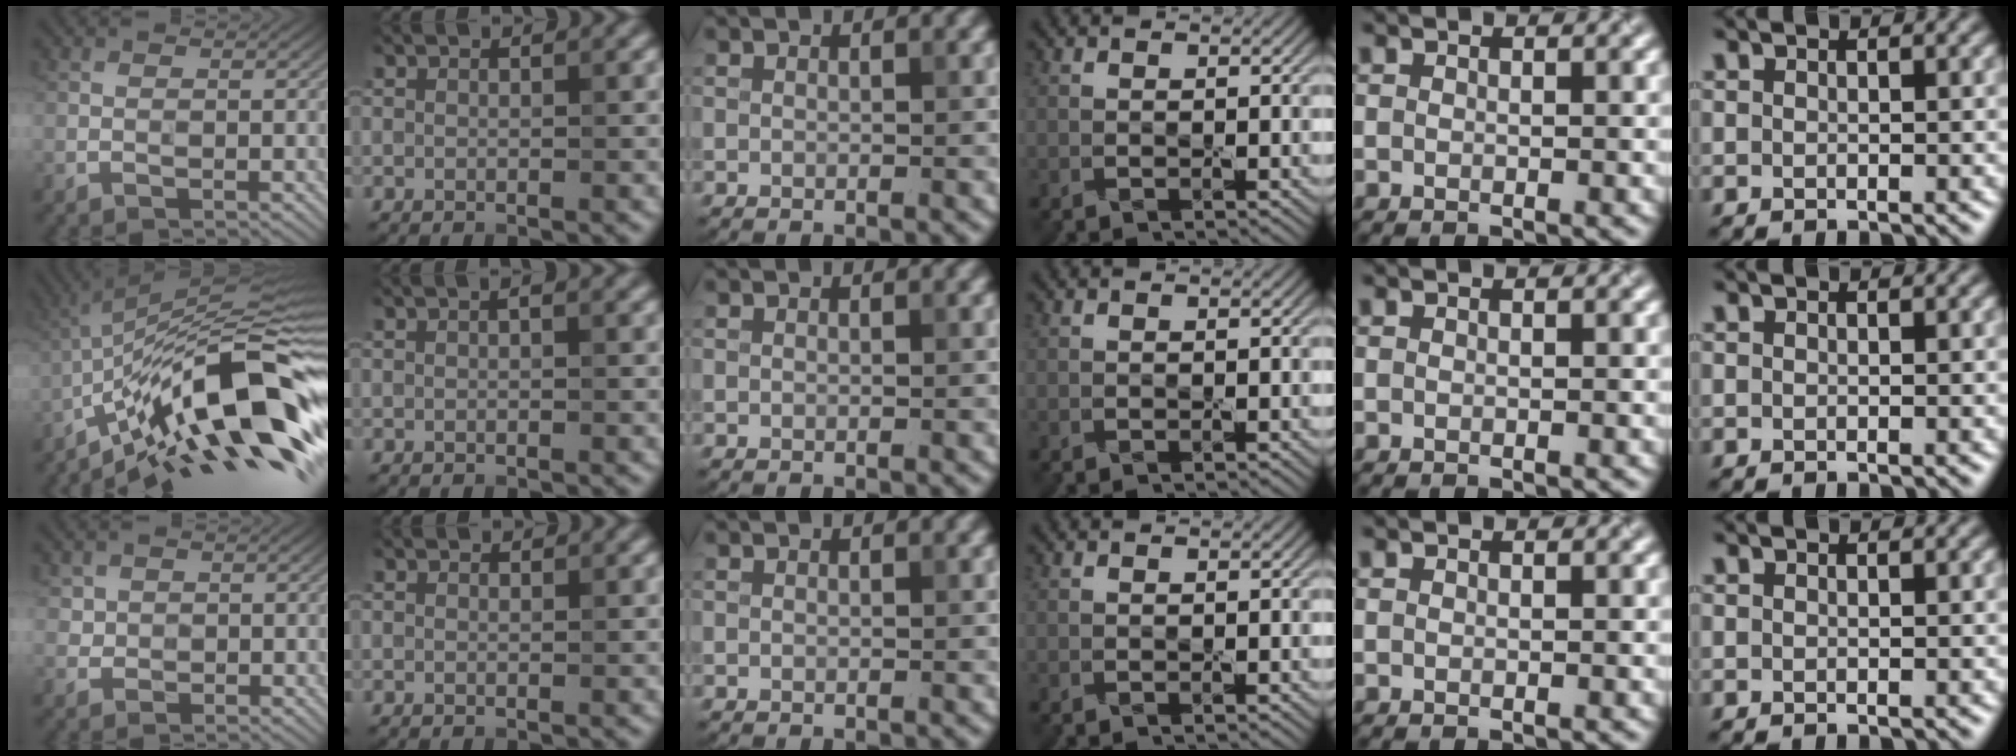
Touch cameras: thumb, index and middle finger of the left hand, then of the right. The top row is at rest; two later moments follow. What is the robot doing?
{"motion": "peel", "object": "aluminum foil"}